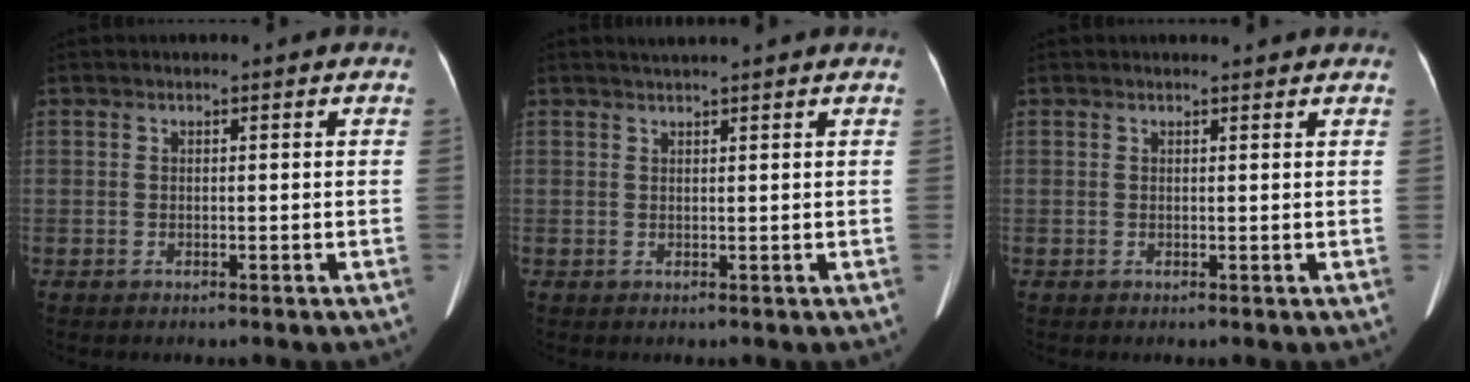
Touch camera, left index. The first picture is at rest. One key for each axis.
{"total": 2.5, "fx": 2.2, "fy": -0.4, "fz": 1.0, "tx": -0.012, "ty": 0.018, "tz": 0.038}
{"total": 1.9, "fx": 1.9, "fy": 0.2, "fz": 0.4, "tx": -0.011, "ty": 0.004, "tz": 0.020}